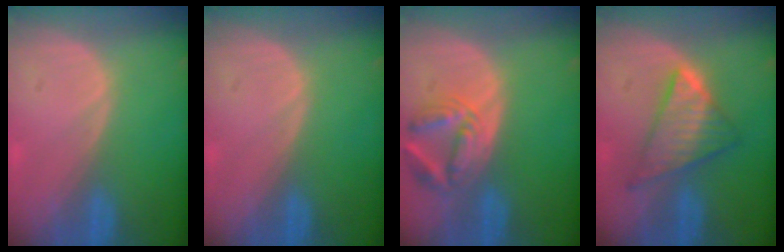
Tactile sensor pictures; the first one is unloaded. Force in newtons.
{"total": 0.0}
{"total": 6.8, "press": 6.3, "slide": 2.6}
{"total": 7.5, "press": 7.5, "slide": 0.4}